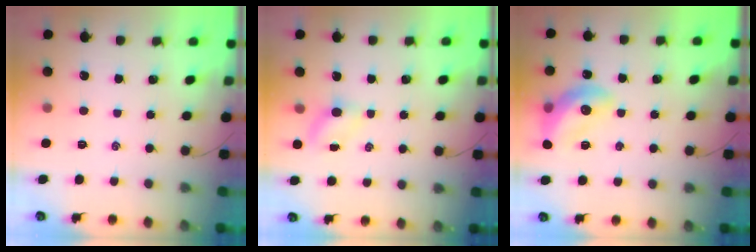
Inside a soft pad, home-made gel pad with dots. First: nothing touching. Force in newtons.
{"total": 3.5, "press": 3.4, "slide": 1.0}
{"total": 13.1, "press": 13.0, "slide": 1.8}